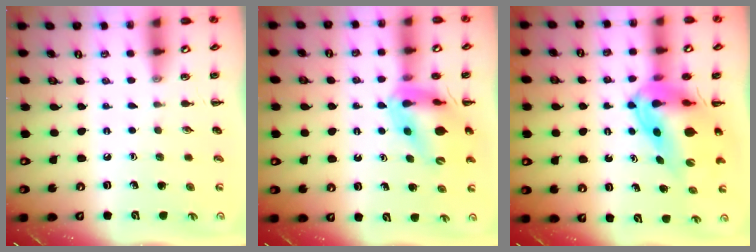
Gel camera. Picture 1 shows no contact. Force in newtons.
{"total": 13.7, "press": 13.2, "slide": 3.7}
{"total": 12.2, "press": 11.7, "slide": 3.5}